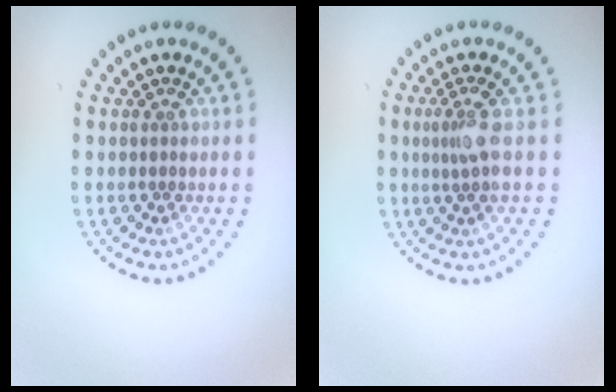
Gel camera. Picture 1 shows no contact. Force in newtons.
{"total": 2.1, "press": 1.6, "slide": 1.3}